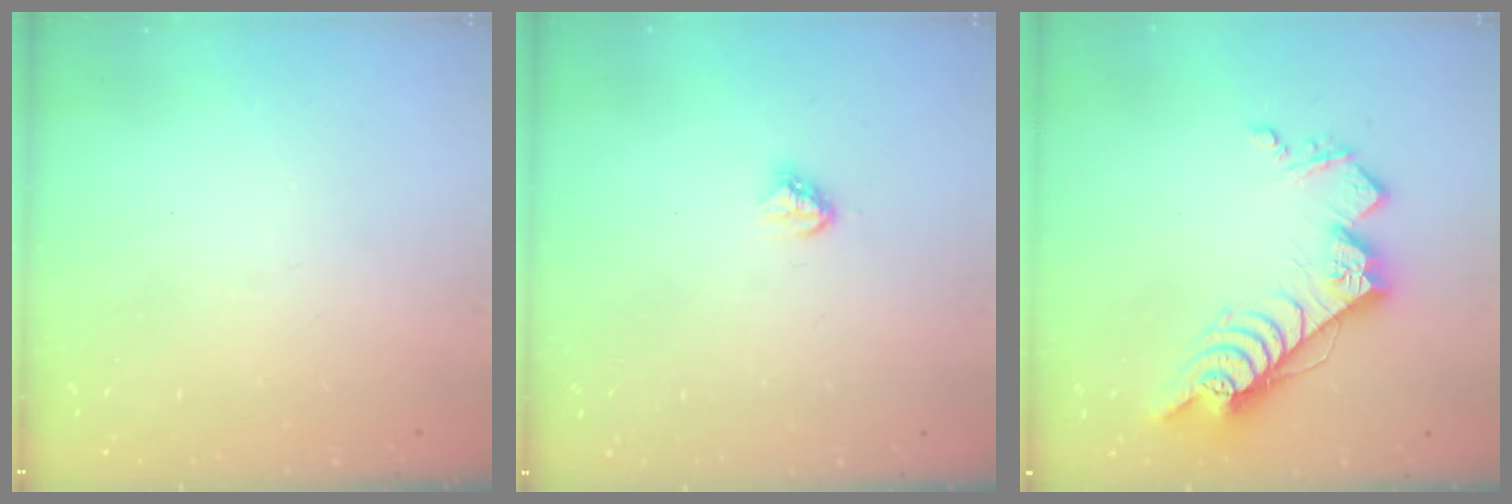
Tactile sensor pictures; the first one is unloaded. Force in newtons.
{"total": 3.7, "press": 3.6, "slide": 0.5}
{"total": 14.6, "press": 14.5, "slide": 1.0}